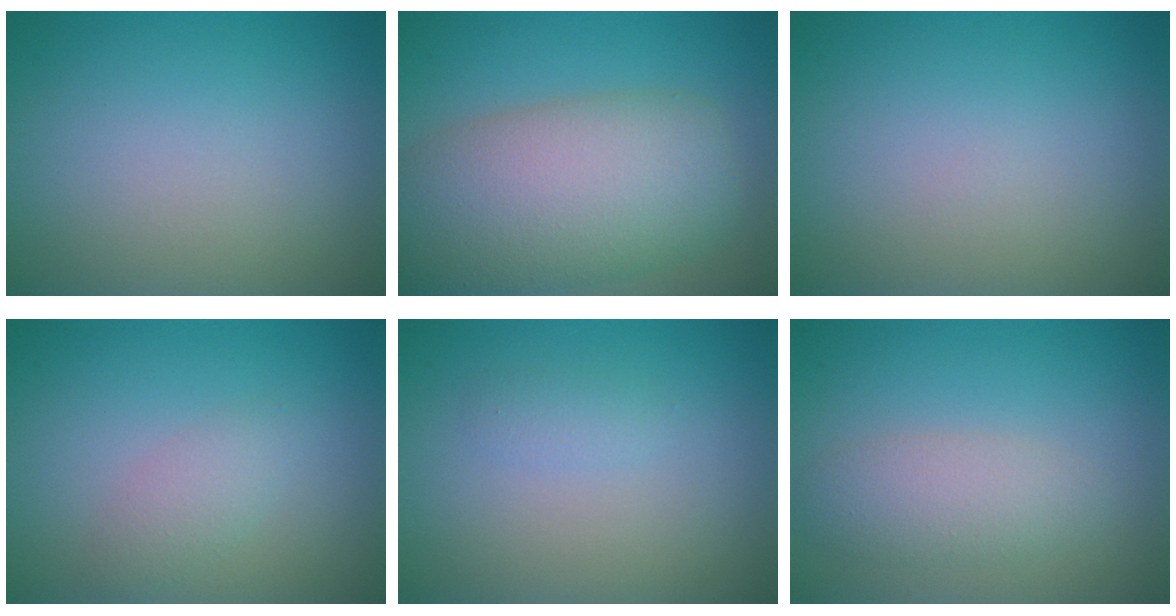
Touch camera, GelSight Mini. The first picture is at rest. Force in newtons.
{"total": 10.6, "press": 10.6, "slide": 0.6}
{"total": 0.0}
{"total": 1.8, "press": 1.8, "slide": 0.1}
{"total": 1.0, "press": 1.0, "slide": 0.1}
{"total": 2.9, "press": 2.9, "slide": 0.1}